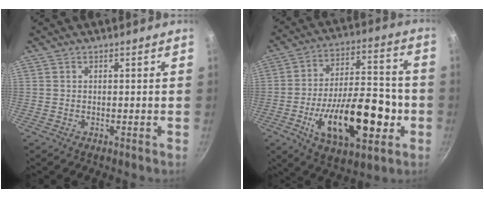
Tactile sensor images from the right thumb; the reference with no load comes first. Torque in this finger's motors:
{"motor_torque": [0.07, 1.19, 1.97, -0.80, 0.18]}